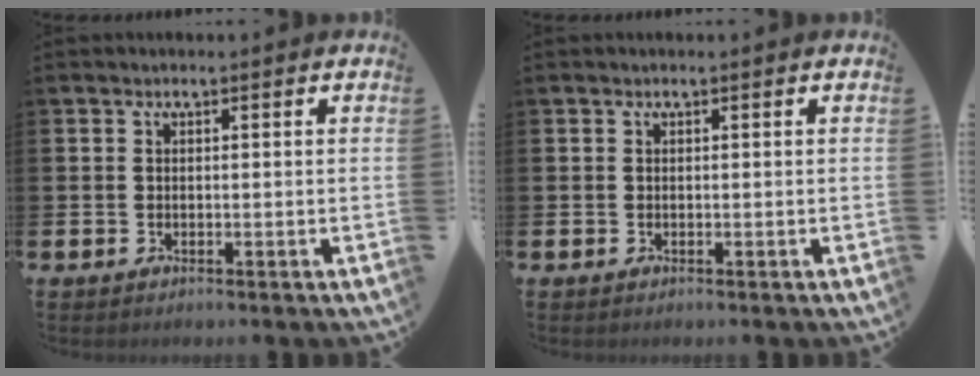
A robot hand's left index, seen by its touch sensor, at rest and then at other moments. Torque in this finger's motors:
{"motor_torque": [-0.03, 0.00, 0.00, -0.01]}